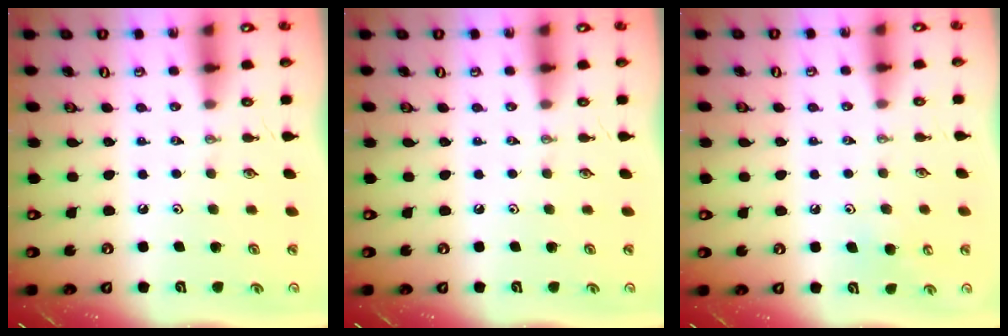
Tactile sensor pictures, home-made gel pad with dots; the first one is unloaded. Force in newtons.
{"total": 0.0}
{"total": 6.6, "press": 6.6, "slide": 0.6}